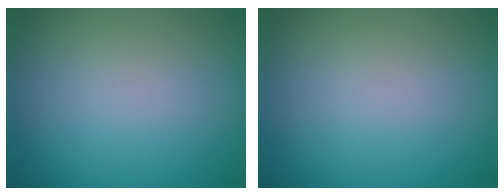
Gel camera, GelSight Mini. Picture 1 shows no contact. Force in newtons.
{"total": 0.0}